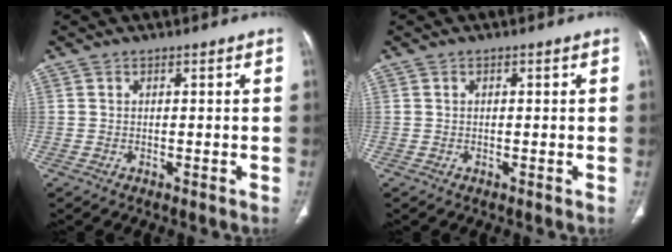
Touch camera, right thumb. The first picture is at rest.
{"total": 0.0}